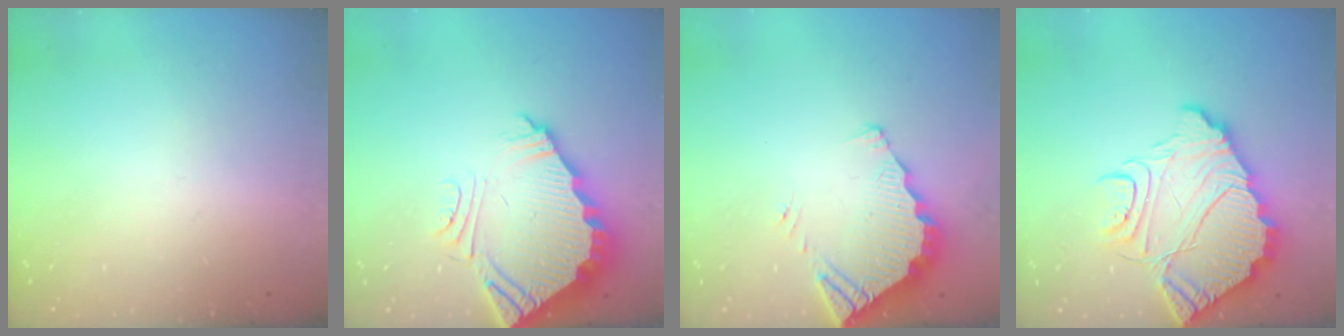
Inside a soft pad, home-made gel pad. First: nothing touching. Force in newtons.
{"total": 5.8, "press": 5.8, "slide": 0.5}
{"total": 3.9, "press": 3.9, "slide": 0.3}
{"total": 15.3, "press": 15.3, "slide": 1.4}